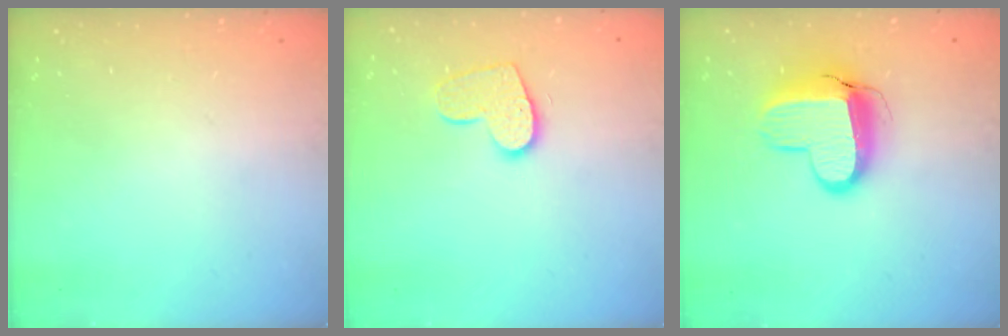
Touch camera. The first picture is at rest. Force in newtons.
{"total": 10.6, "press": 10.5, "slide": 0.8}
{"total": 12.8, "press": 12.8, "slide": 1.0}